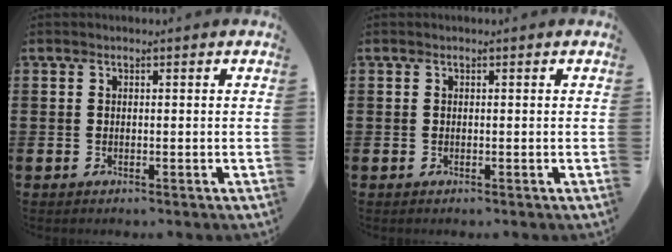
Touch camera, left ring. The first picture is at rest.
{"total": 0.0}